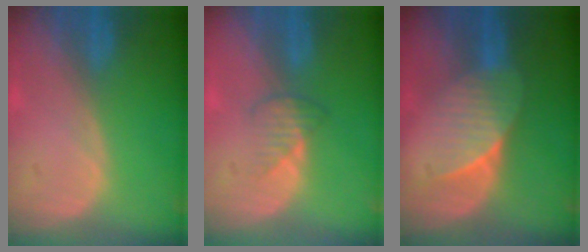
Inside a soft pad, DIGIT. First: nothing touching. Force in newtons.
{"total": 2.5, "press": 2.5, "slide": 0.4}
{"total": 6.6, "press": 6.1, "slide": 2.5}